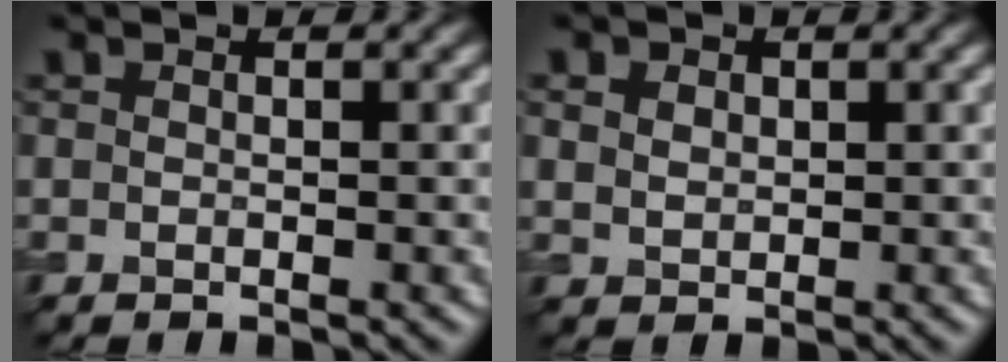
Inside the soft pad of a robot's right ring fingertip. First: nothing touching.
{"total": 3.1, "force": [1.5, 2.1, 1.5], "torque": [-0.040, 0.011, 0.023]}